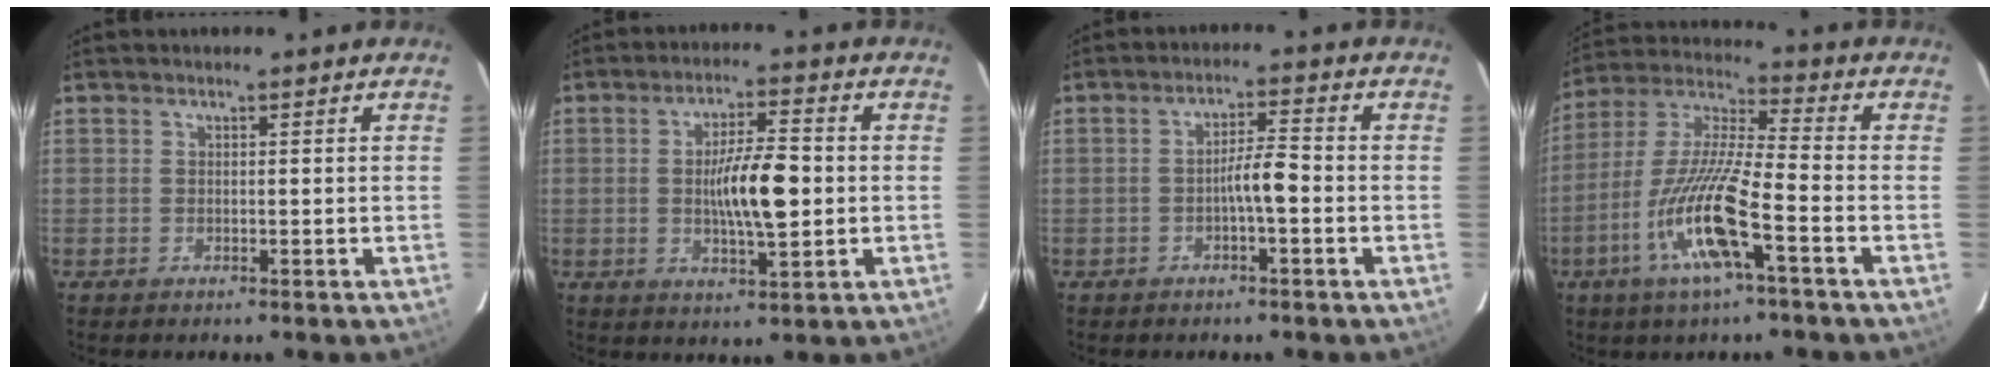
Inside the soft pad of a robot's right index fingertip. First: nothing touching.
{"total": 9.1, "force": [-0.4, 1.6, 8.9], "torque": [-0.158, 0.003, -0.007]}
{"total": 4.1, "force": [-1.3, 0.4, 3.9], "torque": [-0.062, 0.010, -0.021]}
{"total": 14.8, "force": [-5.8, 1.1, 13.6], "torque": [-0.281, -0.009, -0.113]}